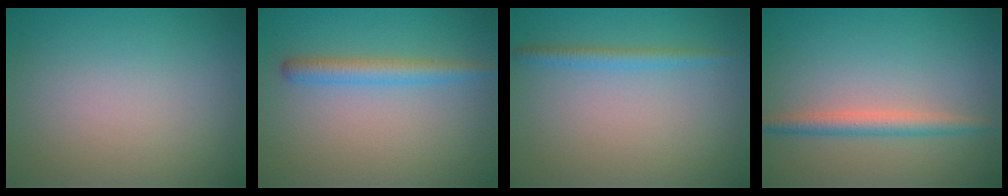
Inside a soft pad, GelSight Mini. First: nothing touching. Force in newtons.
{"total": 2.6, "press": 2.6, "slide": 0.1}
{"total": 1.6, "press": 1.6, "slide": 0.1}
{"total": 2.5, "press": 2.5, "slide": 0.1}